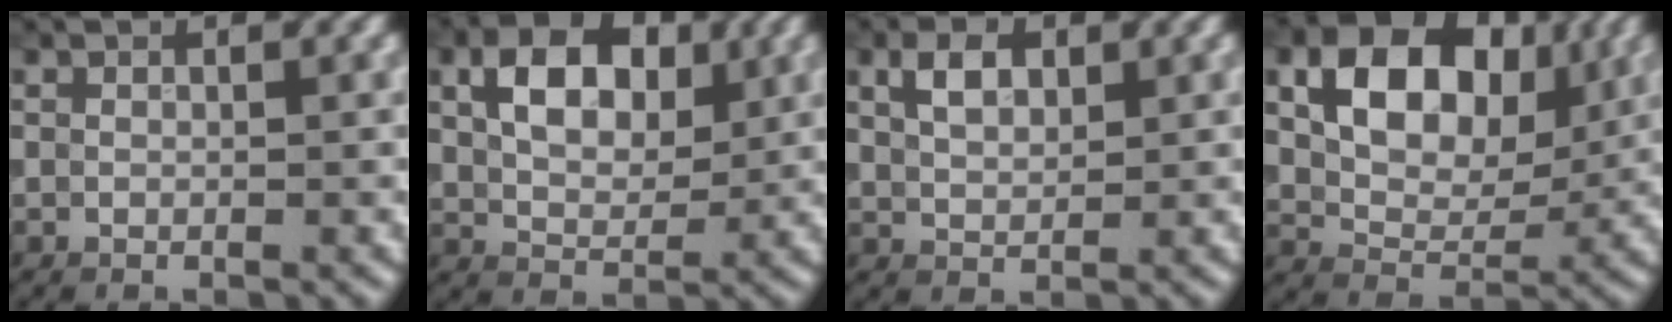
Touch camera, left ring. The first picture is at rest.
{"total": 6.2, "force": [2.0, 4.0, 4.3], "torque": [-0.074, 0.005, 0.031]}
{"total": 3.0, "force": [1.3, 1.8, 2.0], "torque": [-0.041, 0.005, 0.025]}
{"total": 8.8, "force": [2.7, 5.9, 6.0], "torque": [-0.099, -0.001, 0.040]}